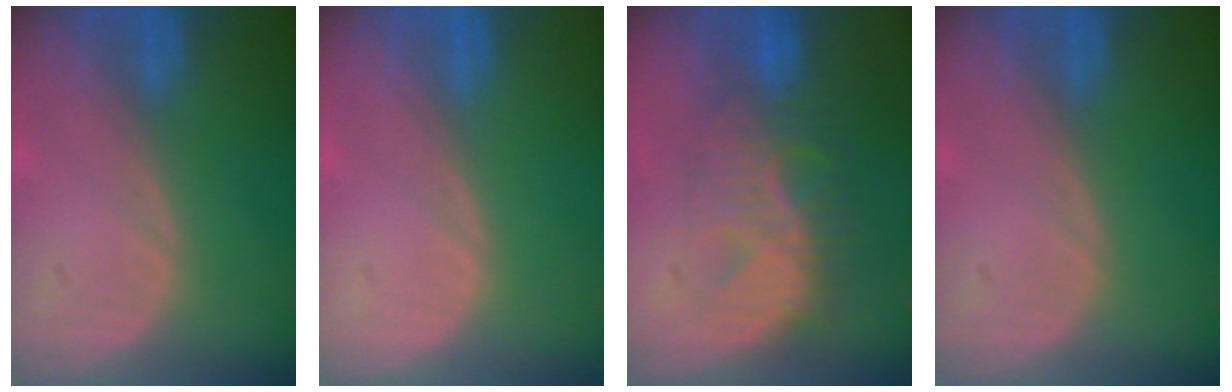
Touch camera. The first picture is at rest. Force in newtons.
{"total": 0.0}
{"total": 8.0, "press": 7.9, "slide": 1.3}
{"total": 0.0}